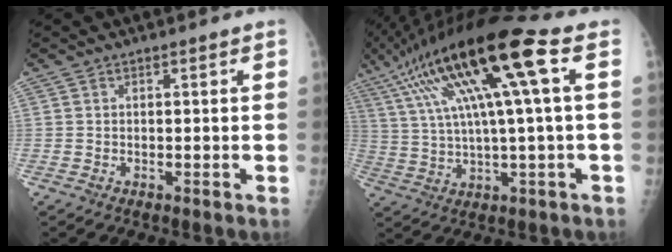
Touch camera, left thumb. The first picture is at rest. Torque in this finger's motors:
{"motor_torque": [1.44, 0.97, 2.27, -0.50, 0.72]}